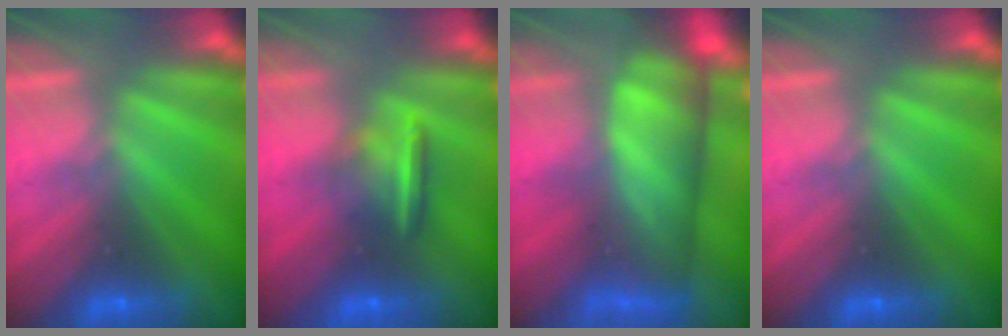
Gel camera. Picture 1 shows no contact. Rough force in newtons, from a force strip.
{"total": 7.8}
{"total": 7.4}
{"total": 0.0}